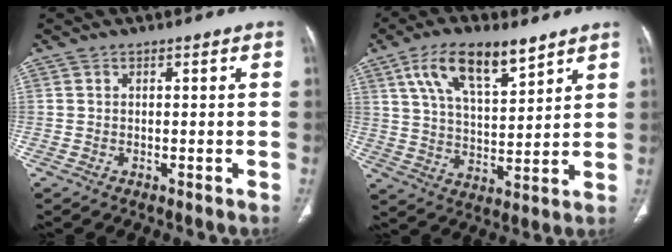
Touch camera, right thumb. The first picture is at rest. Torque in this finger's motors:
{"motor_torque": [-0.25, 0.42, 0.39, 0.17, 0.33]}